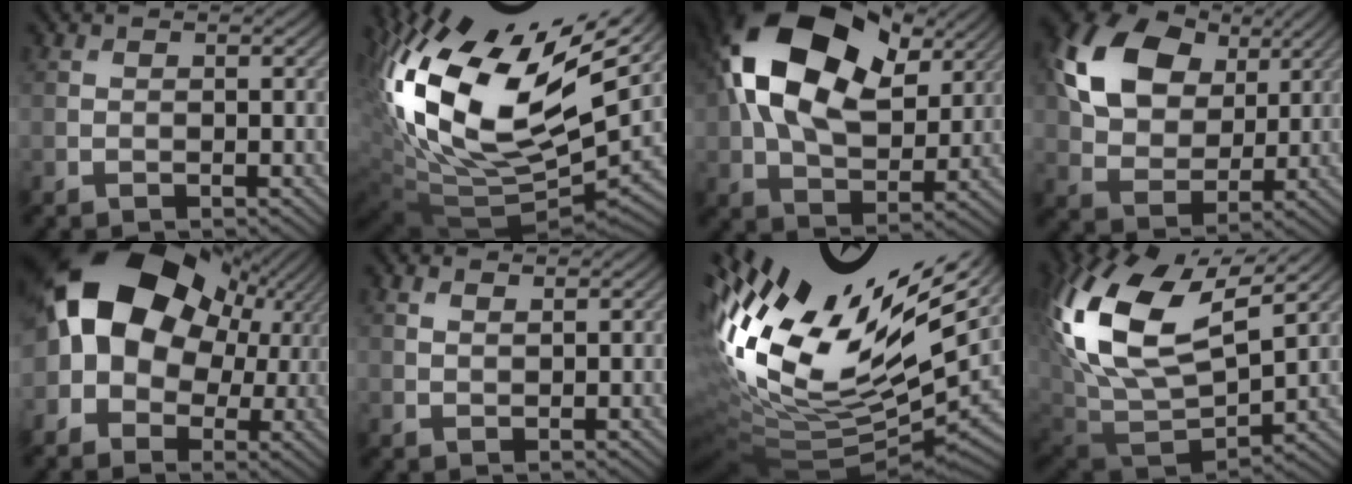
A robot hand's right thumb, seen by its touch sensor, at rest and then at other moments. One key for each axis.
{"total": 20.6, "fx": 6.7, "fy": 10.1, "fz": 16.7, "tx": -0.353, "ty": -0.002, "tz": 0.132}
{"total": 19.2, "fx": 6.3, "fy": 11.8, "fz": 13.8, "tx": -0.272, "ty": 0.021, "tz": 0.100}
{"total": 13.4, "fx": 4.8, "fy": 9.4, "fz": 8.3, "tx": -0.187, "ty": 0.017, "tz": 0.083}
{"total": 16.7, "fx": 2.9, "fy": 12.2, "fz": 11.0, "tx": -0.202, "ty": 0.009, "tz": 0.054}
{"total": 1.3, "fx": 0.9, "fy": 0.6, "fz": 0.7, "tx": -0.019, "ty": -0.002, "tz": 0.020}
{"total": 19.4, "fx": 7.1, "fy": 8.0, "fz": 16.2, "tx": -0.285, "ty": 0.012, "tz": 0.144}
{"total": 17.7, "fx": 6.6, "fy": 10.2, "fz": 12.9, "tx": -0.315, "ty": 0.006, "tz": 0.136}